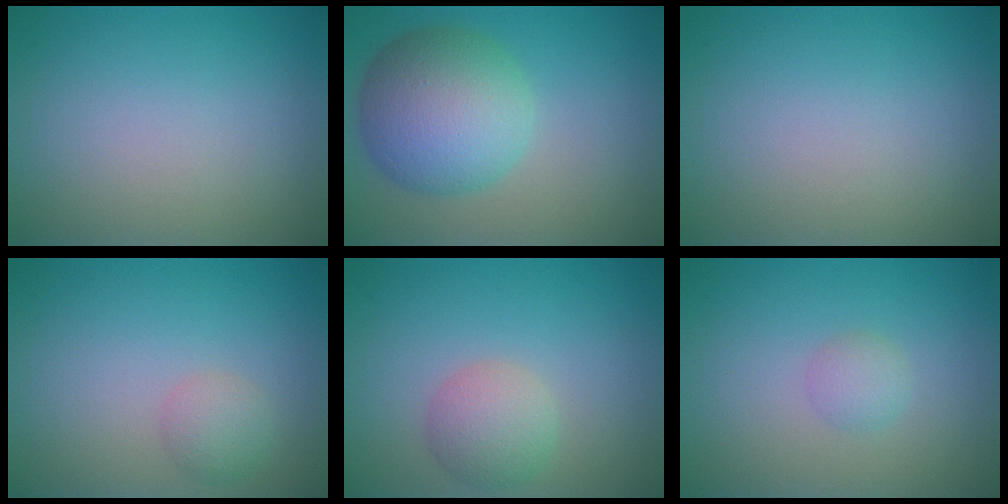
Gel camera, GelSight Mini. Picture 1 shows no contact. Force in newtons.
{"total": 8.4, "press": 8.4, "slide": 0.3}
{"total": 0.0}
{"total": 1.7, "press": 1.7, "slide": 0.1}
{"total": 3.0, "press": 3.0, "slide": 0.1}
{"total": 1.3, "press": 1.3, "slide": 0.1}